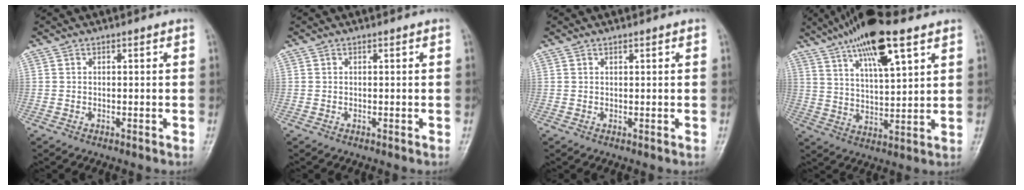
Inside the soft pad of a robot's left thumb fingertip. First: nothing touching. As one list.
[{"total": 0.0}, {"total": 0.6, "force": [0.4, 0.1, 0.3], "torque": [-0.006, -0.002, 0.006]}, {"total": 16.1, "force": [9.7, 4.3, 12.0], "torque": [-0.197, -0.024, 0.173]}]